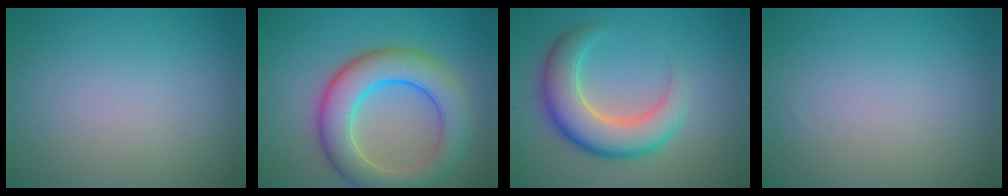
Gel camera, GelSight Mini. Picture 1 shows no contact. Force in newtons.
{"total": 8.7, "press": 8.7, "slide": 0.5}
{"total": 7.1, "press": 7.1, "slide": 0.4}
{"total": 0.0}